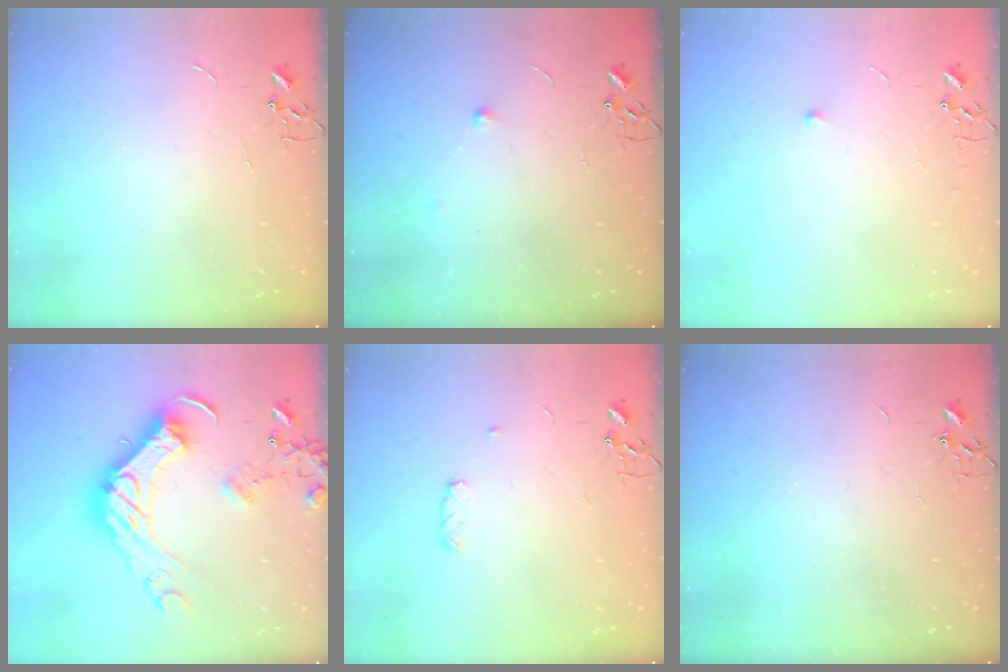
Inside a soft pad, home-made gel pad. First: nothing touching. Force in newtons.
{"total": 6.1, "press": 6.0, "slide": 0.9}
{"total": 4.7, "press": 4.7, "slide": 0.6}
{"total": 23.6, "press": 23.4, "slide": 2.4}
{"total": 5.0, "press": 4.9, "slide": 0.8}
{"total": 2.3, "press": 2.3, "slide": 0.4}